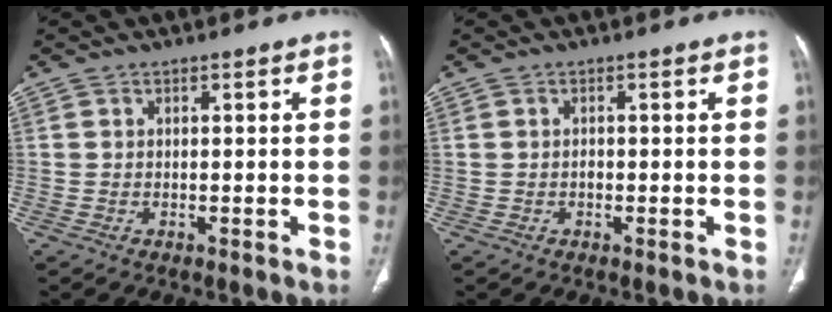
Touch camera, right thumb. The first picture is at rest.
{"total": 0.7, "force": [-0.2, 0.5, 0.4], "torque": [-0.007, 0.002, -0.005]}